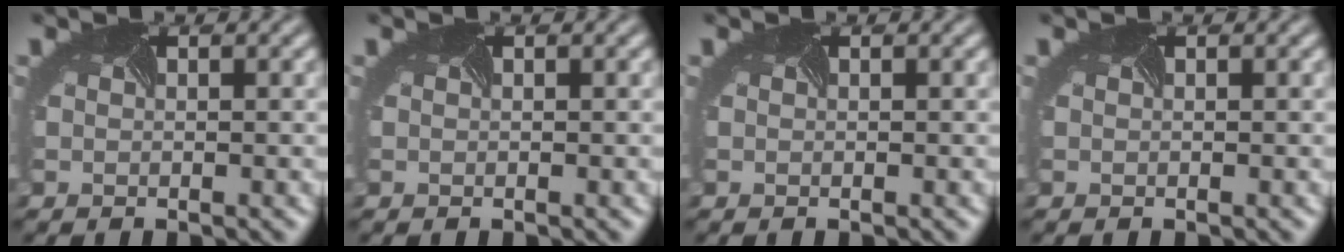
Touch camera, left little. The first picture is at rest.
{"total": 0.0}
{"total": 0.0}
{"total": 0.0}